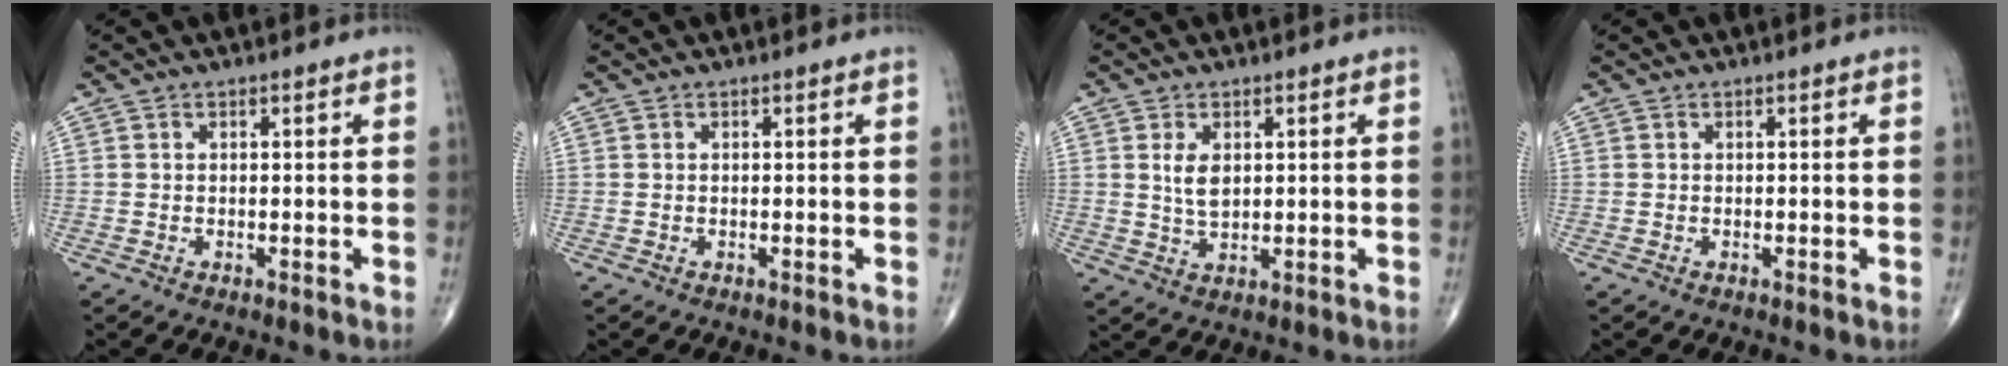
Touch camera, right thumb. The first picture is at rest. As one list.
[{"total": 0.0}, {"total": 4.1, "force": [1.0, 2.3, 3.2], "torque": [-0.056, -0.009, 0.024]}, {"total": 0.0}]